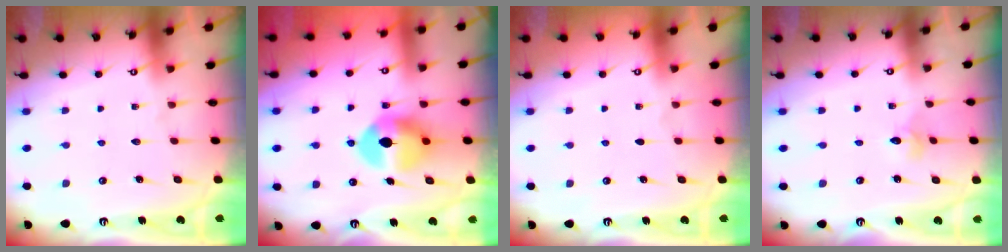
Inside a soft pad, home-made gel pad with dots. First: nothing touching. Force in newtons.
{"total": 11.0, "press": 10.9, "slide": 1.3}
{"total": 0.0}
{"total": 2.4, "press": 2.4, "slide": 0.2}